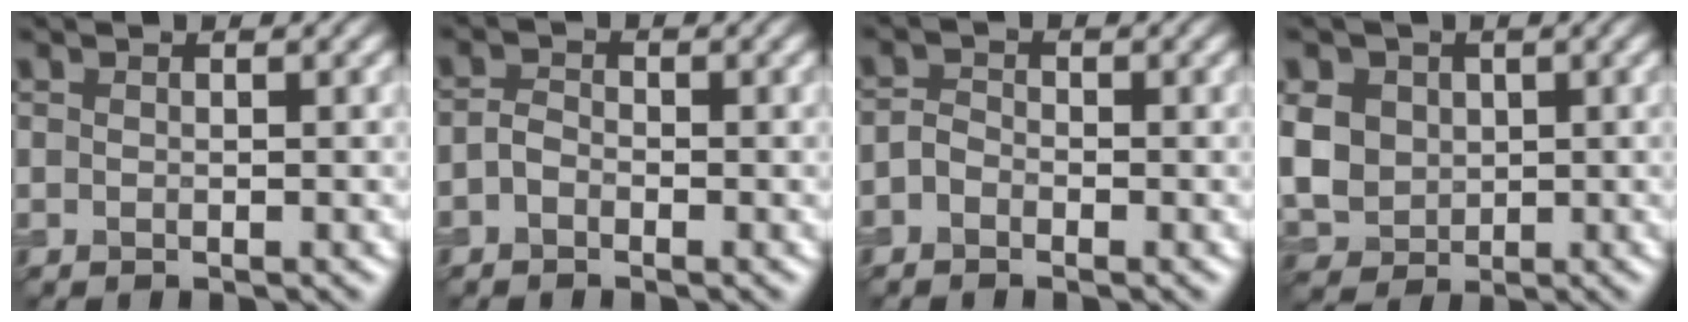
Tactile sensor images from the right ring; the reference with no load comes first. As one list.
[{"total": 0.8, "force": [-0.7, 0.3, 0.3], "torque": [-0.012, 0.011, -0.012]}, {"total": 0.9, "force": [-0.8, 0.4, 0.2], "torque": [-0.010, 0.011, -0.016]}, {"total": 4.7, "force": [1.0, 4.2, 2.0], "torque": [-0.067, 0.016, 0.023]}]